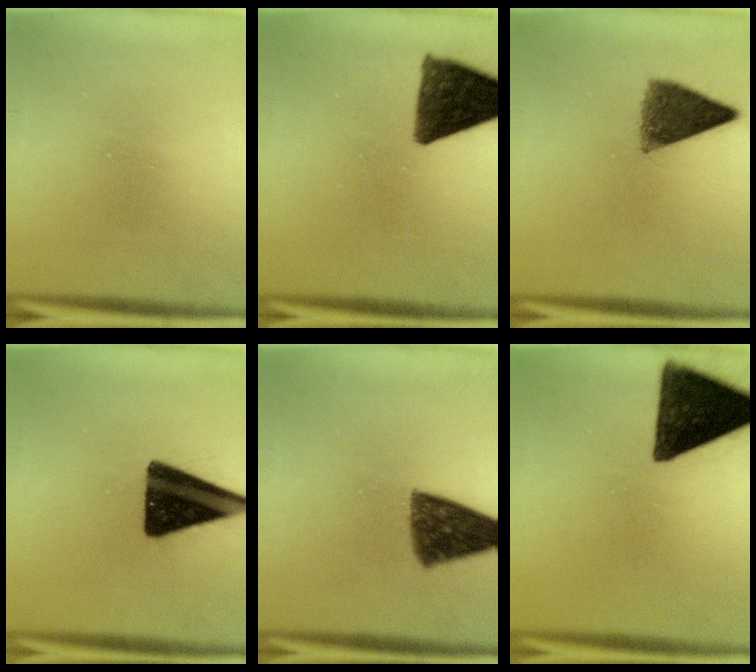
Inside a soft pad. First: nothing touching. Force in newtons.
{"total": 10.7}
{"total": 7.4}
{"total": 15.8}
{"total": 9.7}
{"total": 14.5}